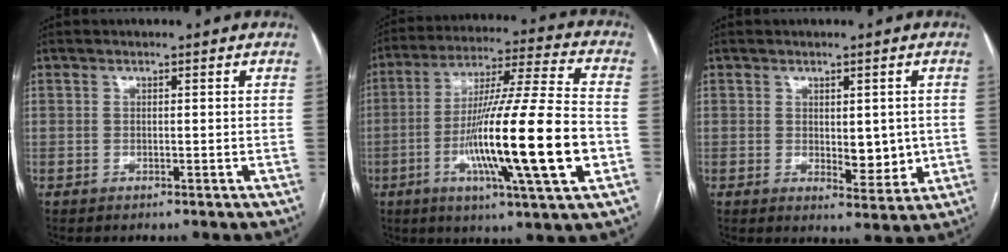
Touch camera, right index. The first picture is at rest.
{"total": 21.5, "force": [-5.3, 0.2, 20.8], "torque": [-0.359, -0.017, -0.095]}
{"total": 5.2, "force": [0.0, 2.5, 4.5], "torque": [-0.060, -0.011, 0.009]}